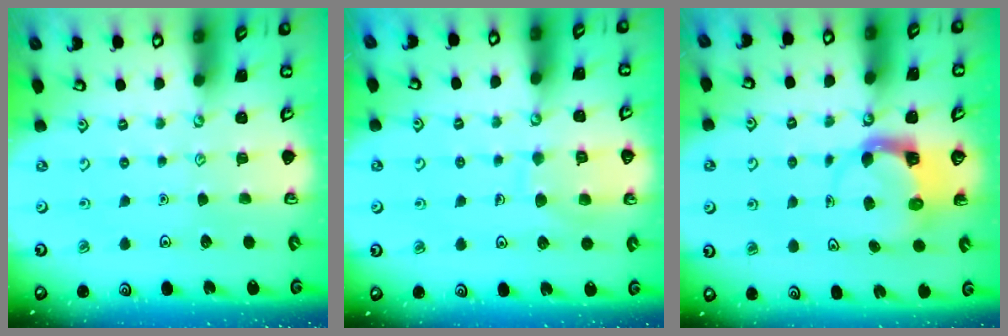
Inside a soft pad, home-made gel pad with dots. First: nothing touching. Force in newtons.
{"total": 9.1, "press": 9.1, "slide": 0.7}
{"total": 4.0, "press": 4.0, "slide": 0.5}